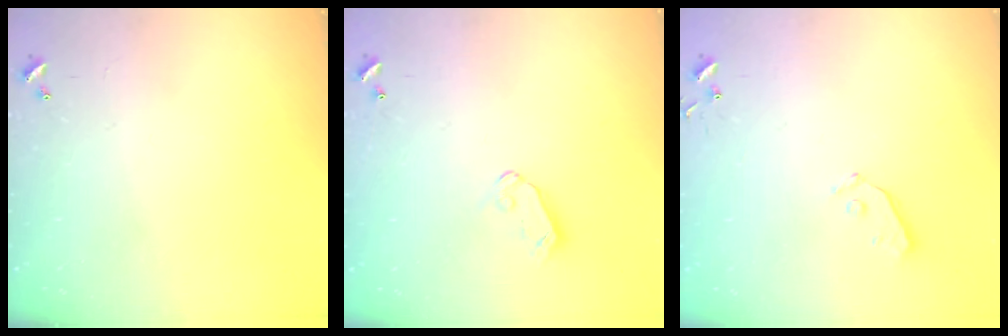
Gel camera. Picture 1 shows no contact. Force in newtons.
{"total": 5.4, "press": 5.4, "slide": 0.5}
{"total": 4.0, "press": 4.0, "slide": 0.2}